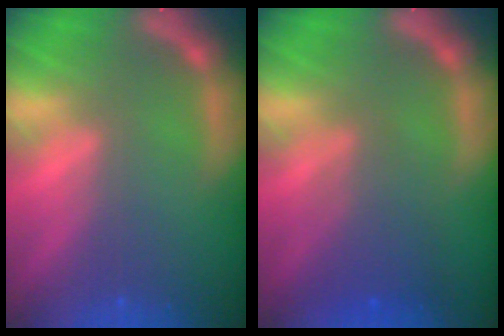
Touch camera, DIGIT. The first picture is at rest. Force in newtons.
{"total": 3.4}